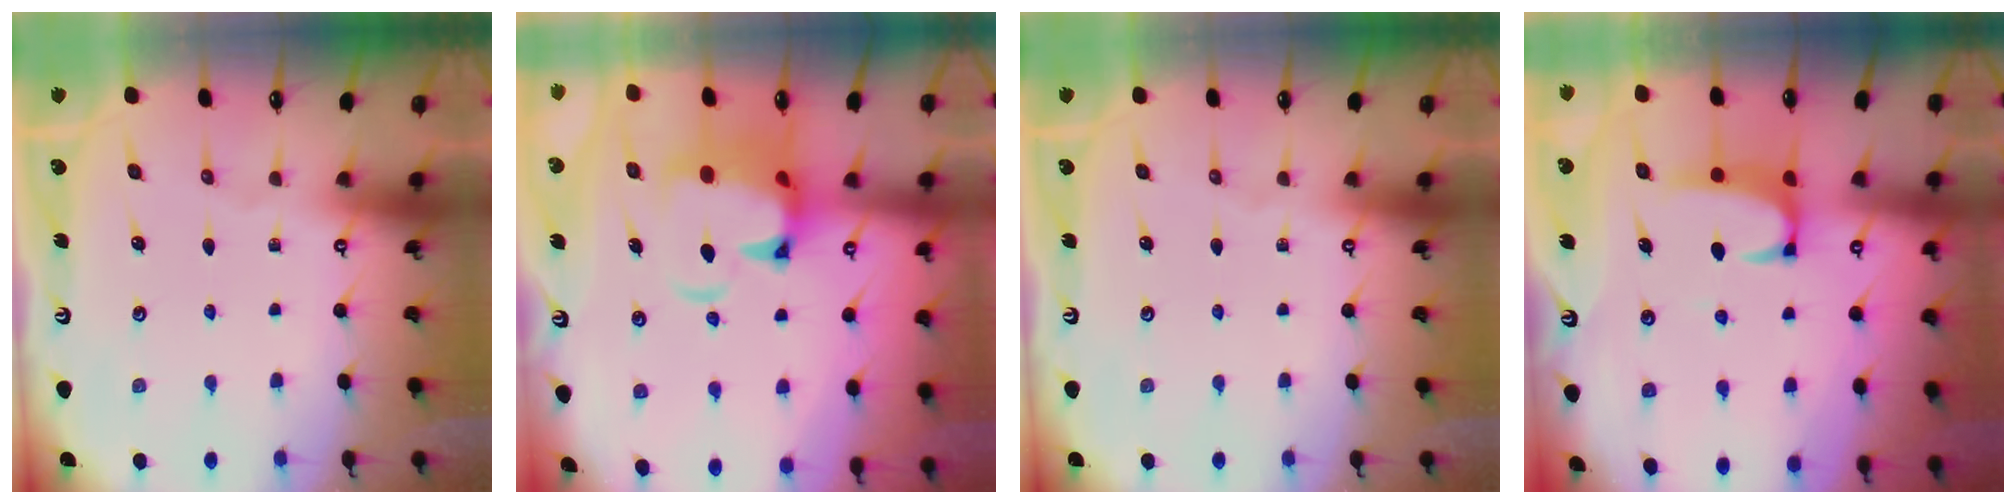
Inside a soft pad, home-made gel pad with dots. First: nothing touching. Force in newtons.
{"total": 5.3, "press": 5.0, "slide": 1.6}
{"total": 0.0}
{"total": 2.0, "press": 1.9, "slide": 0.7}